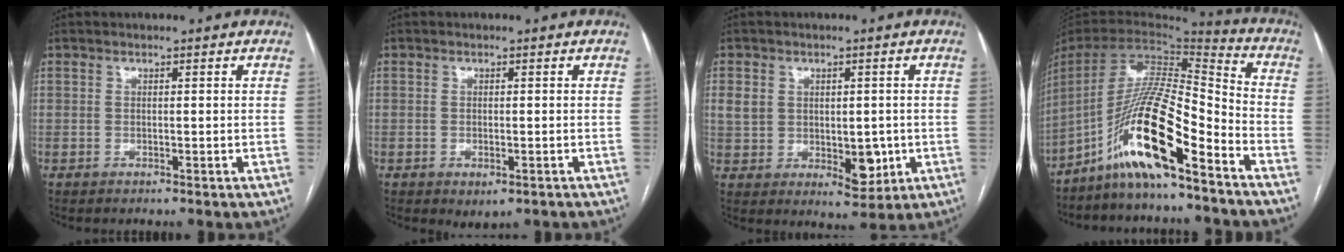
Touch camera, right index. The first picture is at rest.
{"total": 2.3, "force": [-1.0, 1.3, 1.6], "torque": [-0.021, -0.004, -0.002]}
{"total": 8.3, "force": [0.0, 5.6, 6.1], "torque": [-0.082, 0.003, 0.018]}
{"total": 16.6, "force": [-10.5, 1.5, 12.8], "torque": [-0.255, 0.001, -0.195]}